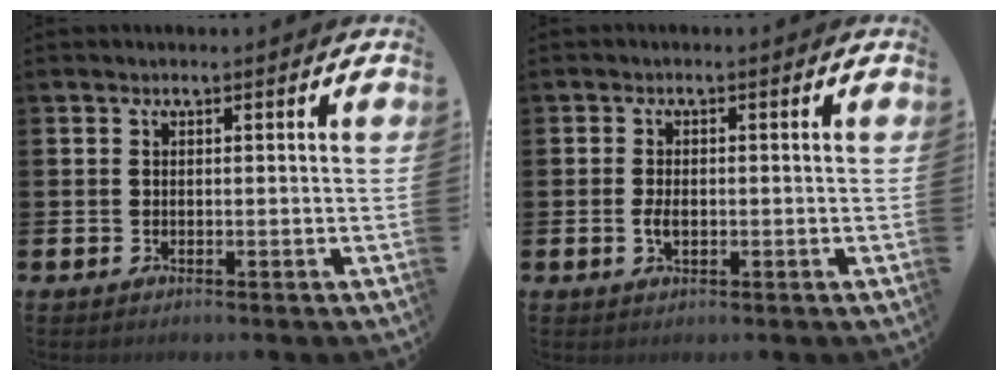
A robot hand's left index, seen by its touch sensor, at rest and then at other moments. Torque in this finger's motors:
{"motor_torque": [0.53, 0.21, 0.05, 0.02]}